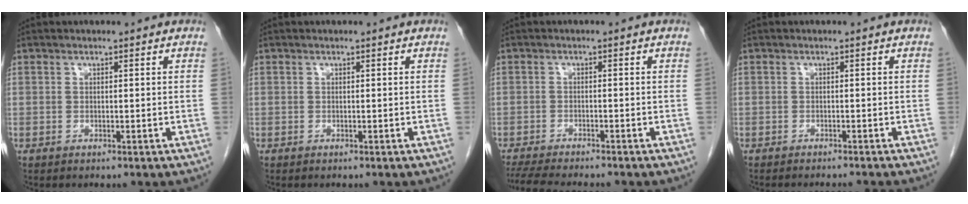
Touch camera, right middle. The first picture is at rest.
{"total": 0.0}
{"total": 10.0, "force": [-8.8, 1.2, 4.6], "torque": [-0.066, -0.014, -0.129]}
{"total": 3.9, "force": [-3.6, -0.6, 1.1], "torque": [-0.005, -0.005, -0.046]}